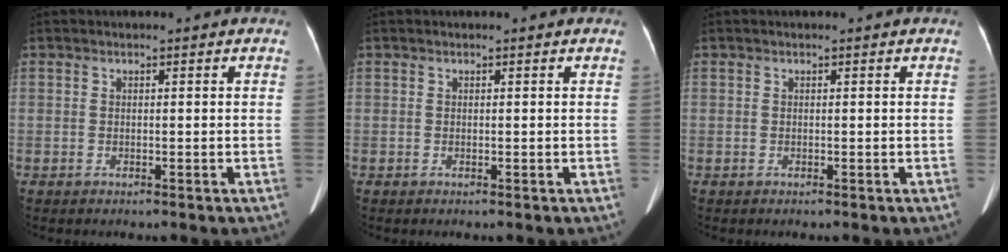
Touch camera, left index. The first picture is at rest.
{"total": 0.0}
{"total": 0.0}